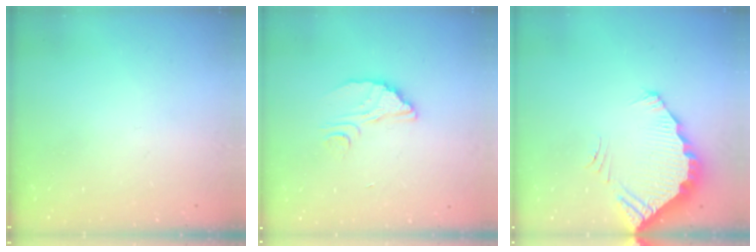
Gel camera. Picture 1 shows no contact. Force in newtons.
{"total": 4.5, "press": 4.5, "slide": 0.3}
{"total": 3.8, "press": 3.8, "slide": 0.2}